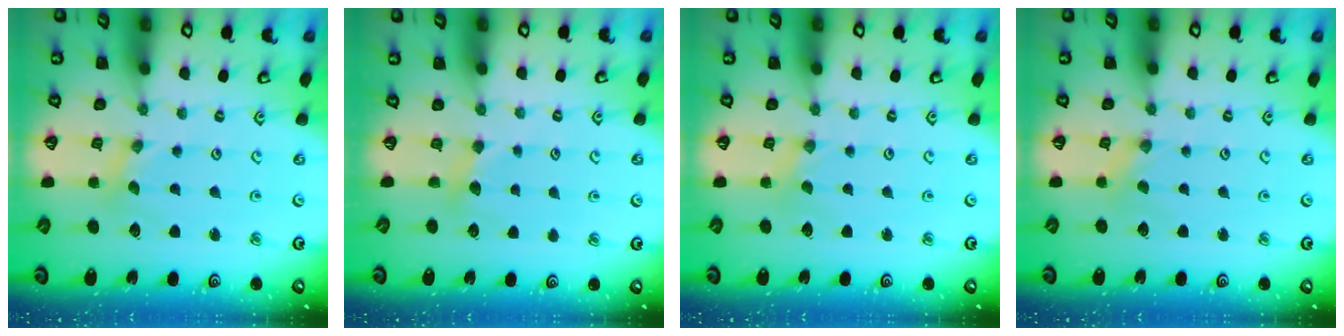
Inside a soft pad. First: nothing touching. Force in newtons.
{"total": 2.8, "press": 2.8, "slide": 0.5}
{"total": 0.0}
{"total": 0.0}